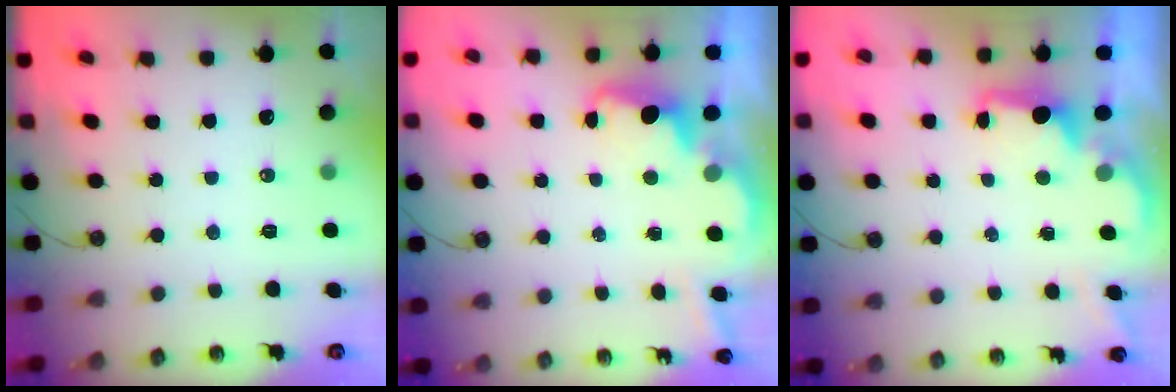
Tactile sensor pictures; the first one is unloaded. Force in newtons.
{"total": 3.7, "press": 3.6, "slide": 0.7}
{"total": 1.9, "press": 1.7, "slide": 0.8}